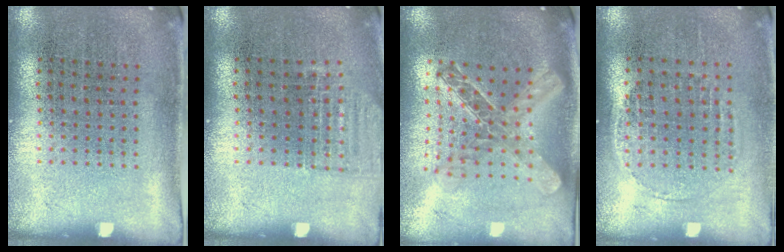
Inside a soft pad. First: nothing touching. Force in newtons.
{"total": 0.9, "press": 0.9, "slide": 0.1}
{"total": 2.1, "press": 1.8, "slide": 1.1}
{"total": 1.3, "press": 1.1, "slide": 0.6}